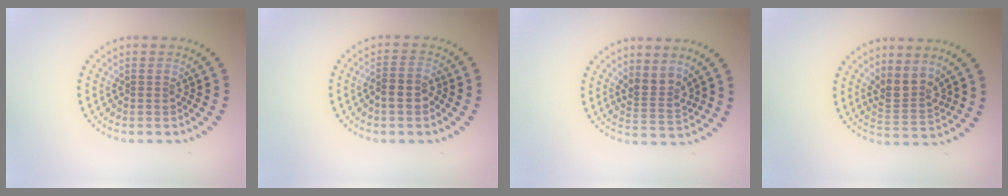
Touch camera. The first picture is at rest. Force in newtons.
{"total": 2.3, "press": 2.1, "slide": 0.9}
{"total": 2.5, "press": 1.8, "slide": 1.7}
{"total": 2.9, "press": 2.4, "slide": 1.6}